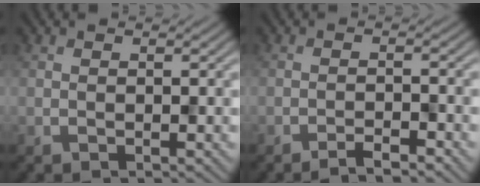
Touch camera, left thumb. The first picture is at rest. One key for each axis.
{"total": 2.4, "fx": -2.0, "fy": 0.1, "fz": 1.3, "tx": -0.021, "ty": 0.006, "tz": -0.037}